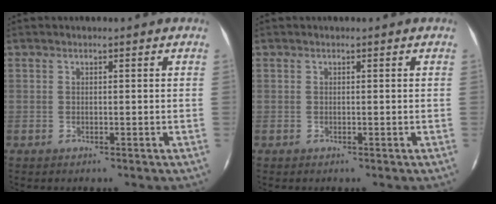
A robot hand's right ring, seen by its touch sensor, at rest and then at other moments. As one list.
[{"total": 0.0}]